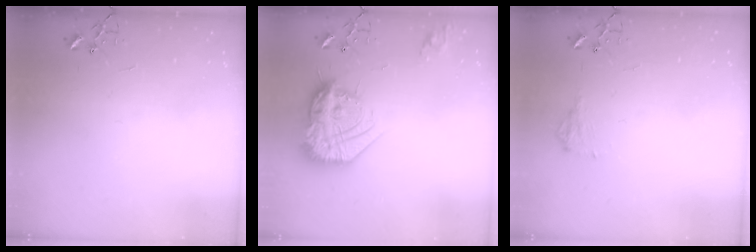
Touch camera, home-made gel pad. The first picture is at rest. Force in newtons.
{"total": 28.2, "press": 28.0, "slide": 2.8}
{"total": 8.2, "press": 8.2, "slide": 0.2}